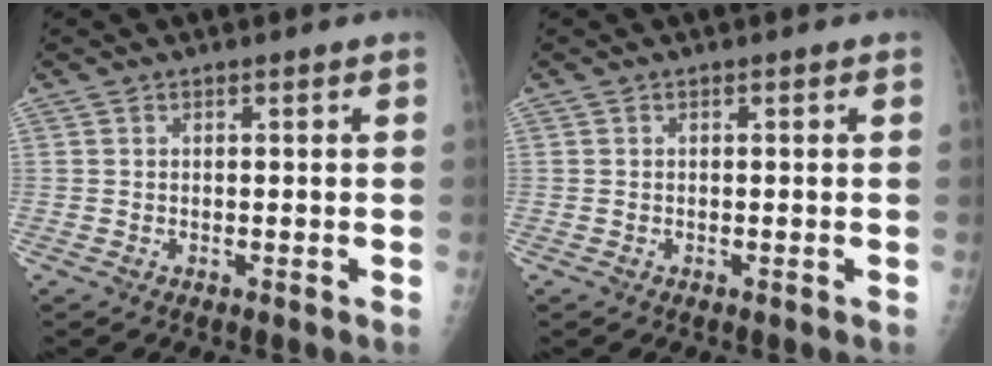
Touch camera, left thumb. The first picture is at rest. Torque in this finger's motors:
{"motor_torque": [-0.07, -0.02, 0.13, 0.11, 0.01]}